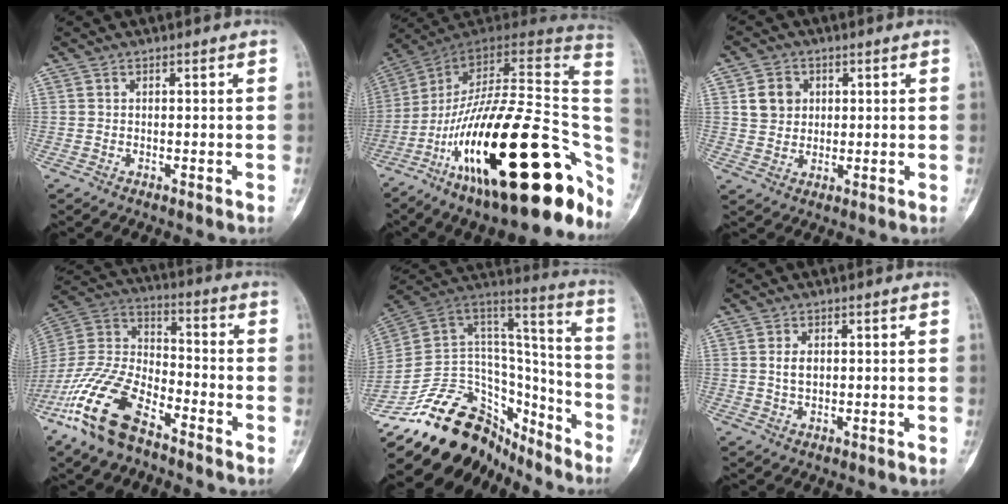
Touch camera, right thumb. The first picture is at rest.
{"total": 36.1, "force": [-13.4, 12.5, 31.1], "torque": [-0.393, 0.067, -0.212]}
{"total": 5.6, "force": [1.6, 4.9, 2.3], "torque": [-0.017, -0.004, 0.028]}
{"total": 18.4, "force": [-11.2, 8.3, 12.0], "torque": [-0.248, 0.053, -0.222]}
{"total": 26.6, "force": [-19.2, 14.8, 11.0], "torque": [-0.167, 0.102, -0.306]}
{"total": 2.6, "force": [0.4, 1.7, 2.0], "torque": [-0.030, -0.002, 0.009]}